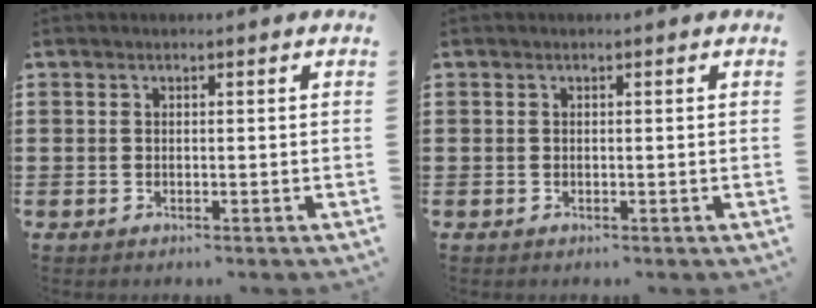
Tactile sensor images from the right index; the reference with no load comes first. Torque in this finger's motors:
{"motor_torque": [-0.26, -0.38, -0.12, -0.02]}